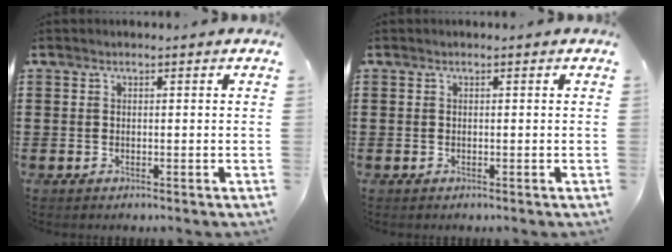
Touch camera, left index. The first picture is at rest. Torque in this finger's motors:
{"motor_torque": [0.00, 0.00, 0.00, 0.00]}